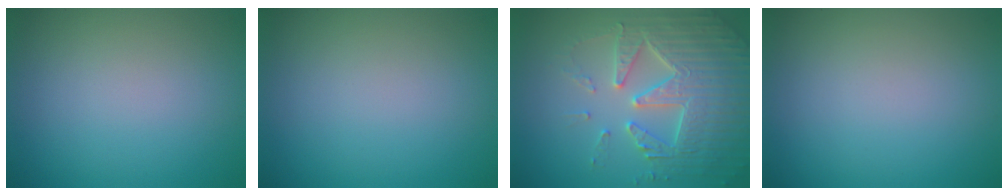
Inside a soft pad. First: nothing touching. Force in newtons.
{"total": 0.0}
{"total": 5.3, "press": 5.2, "slide": 1.1}
{"total": 0.0}